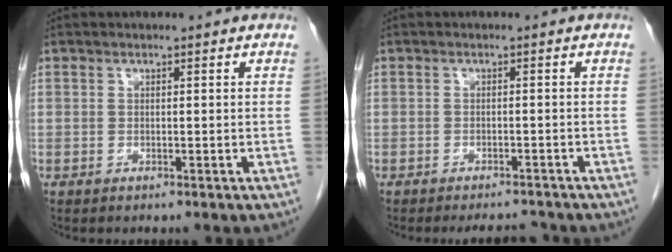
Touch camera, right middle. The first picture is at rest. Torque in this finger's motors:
{"motor_torque": [0.02, -0.01, 0.01, 0.00]}